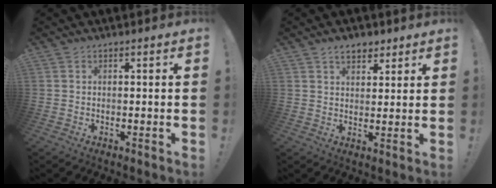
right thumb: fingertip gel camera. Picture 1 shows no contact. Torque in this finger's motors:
{"motor_torque": [0.07, 0.09, 0.45, 0.19, 0.00]}